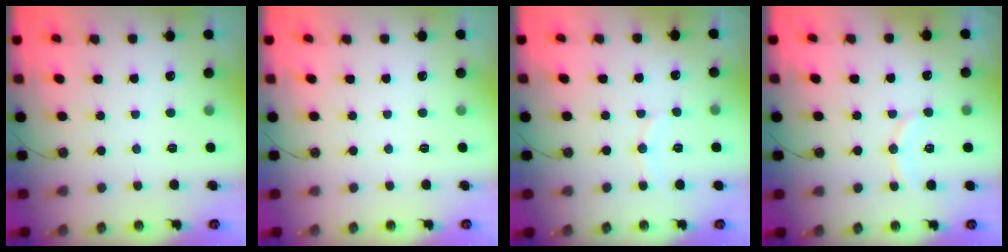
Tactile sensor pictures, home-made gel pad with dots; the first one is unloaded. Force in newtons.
{"total": 0.0}
{"total": 6.3, "press": 6.2, "slide": 1.3}
{"total": 8.3, "press": 8.2, "slide": 1.1}